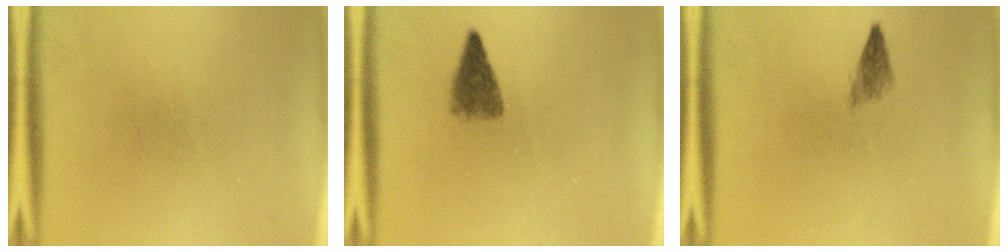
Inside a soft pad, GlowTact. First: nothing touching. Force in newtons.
{"total": 3.4}
{"total": 1.9}